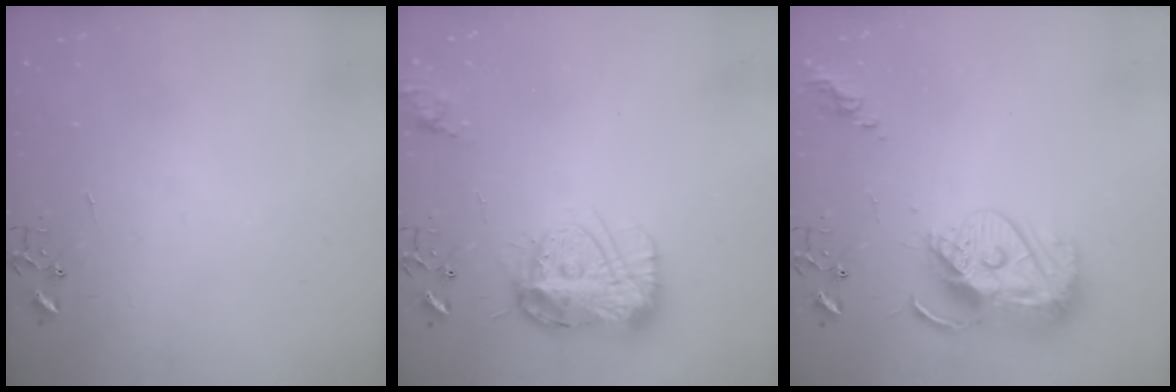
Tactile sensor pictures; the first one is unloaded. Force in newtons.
{"total": 14.7, "press": 14.7, "slide": 1.0}
{"total": 15.1, "press": 15.0, "slide": 1.1}